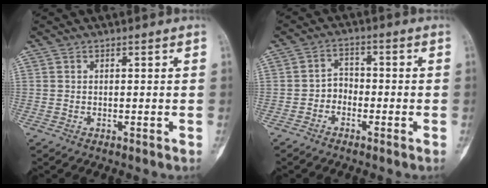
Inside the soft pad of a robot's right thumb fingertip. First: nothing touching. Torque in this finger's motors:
{"motor_torque": [0.03, 0.03, 0.20, -0.46, 0.07]}